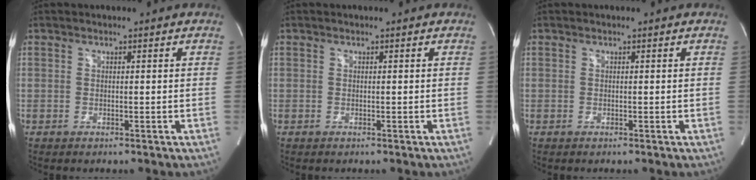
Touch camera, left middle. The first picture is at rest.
{"total": 0.0}
{"total": 0.0}